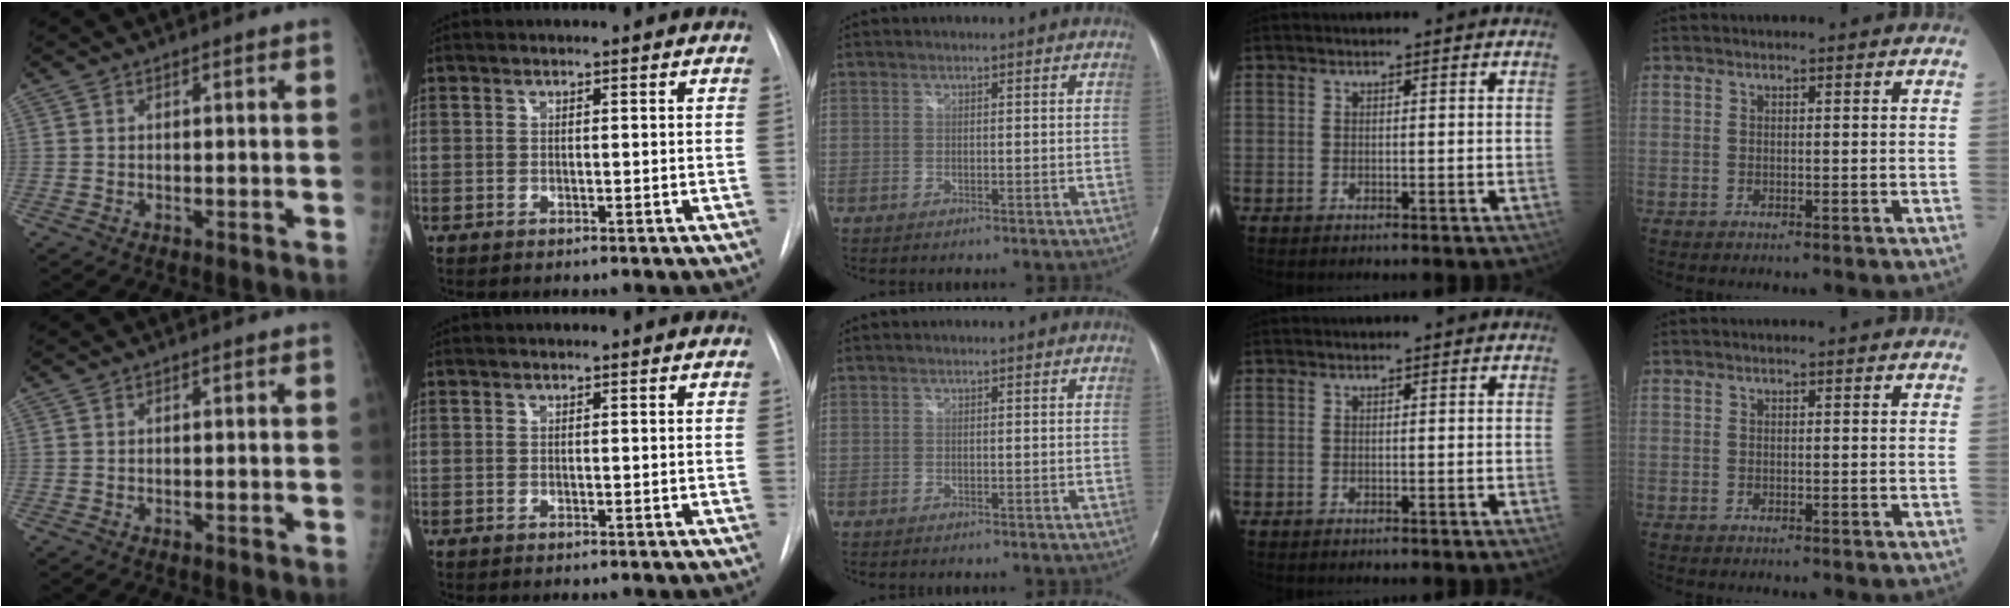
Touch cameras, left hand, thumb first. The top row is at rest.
{}